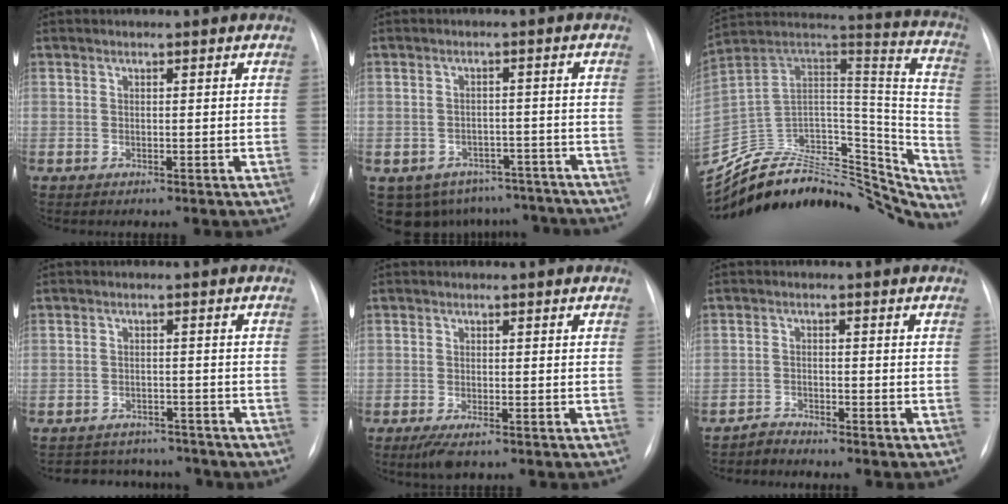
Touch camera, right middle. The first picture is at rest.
{"total": 12.2, "force": [-9.8, 7.0, 2.2], "torque": [-0.026, 0.022, -0.106]}
{"total": 36.7, "force": [-32.4, 12.2, 12.0], "torque": [-0.181, 0.009, -0.445]}
{"total": 9.3, "force": [-8.3, 4.0, 1.5], "torque": [-0.025, 0.017, -0.101]}
{"total": 3.0, "force": [-1.8, 0.8, 2.2], "torque": [-0.047, -0.006, -0.031]}
{"total": 2.0, "force": [-1.8, -0.2, -0.8], "torque": [0.020, -0.012, -0.036]}